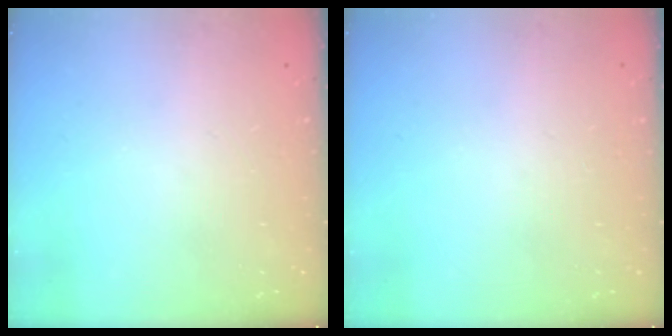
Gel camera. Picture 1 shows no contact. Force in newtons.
{"total": 0.0}